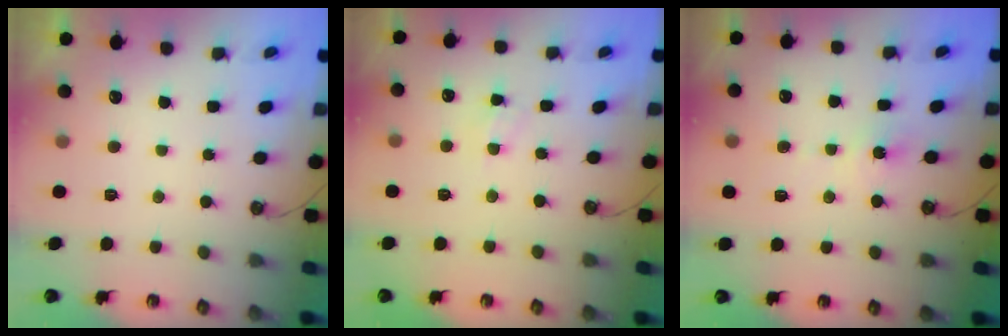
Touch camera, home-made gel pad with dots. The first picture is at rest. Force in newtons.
{"total": 4.3, "press": 4.2, "slide": 0.6}
{"total": 4.4, "press": 4.4, "slide": 0.5}